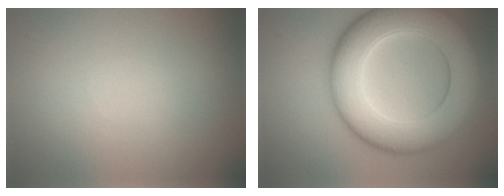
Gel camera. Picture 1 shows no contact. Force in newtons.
{"total": 11.8, "press": 11.8, "slide": 0.4}